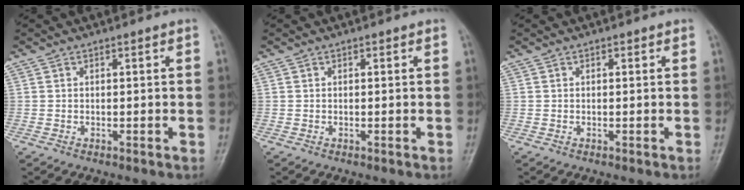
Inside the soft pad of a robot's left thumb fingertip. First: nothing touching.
{"total": 0.0}
{"total": 0.0}